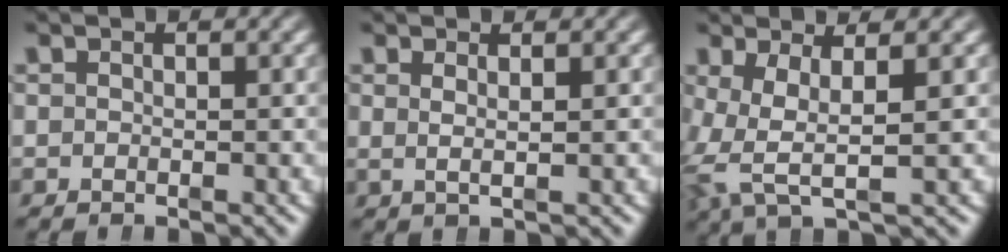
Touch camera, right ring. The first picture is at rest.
{"total": 1.2, "force": [0.6, -0.5, 1.0], "torque": [-0.018, -0.008, 0.019]}
{"total": 4.5, "force": [-0.3, 2.4, 3.8], "torque": [-0.093, -0.025, 0.006]}